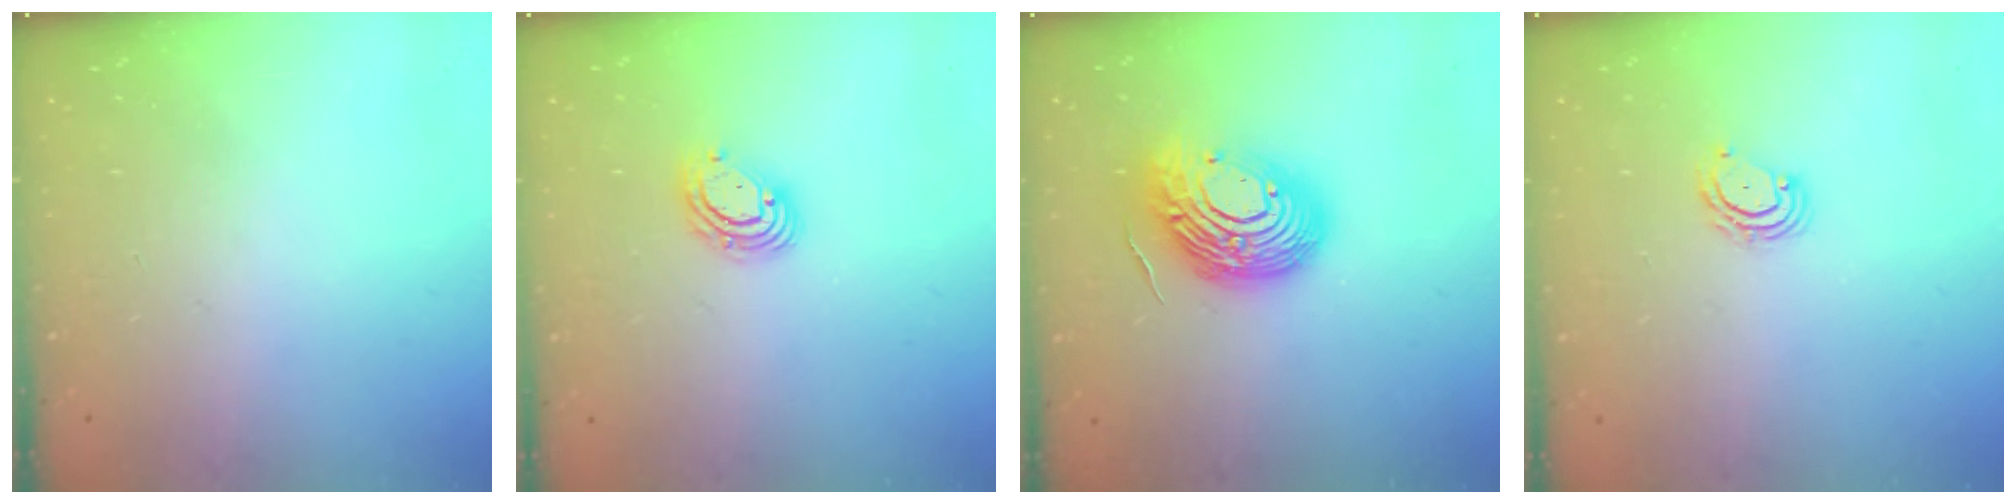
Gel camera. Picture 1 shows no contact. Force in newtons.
{"total": 6.4, "press": 6.3, "slide": 1.2}
{"total": 17.4, "press": 17.3, "slide": 2.1}
{"total": 5.0, "press": 5.0, "slide": 0.4}